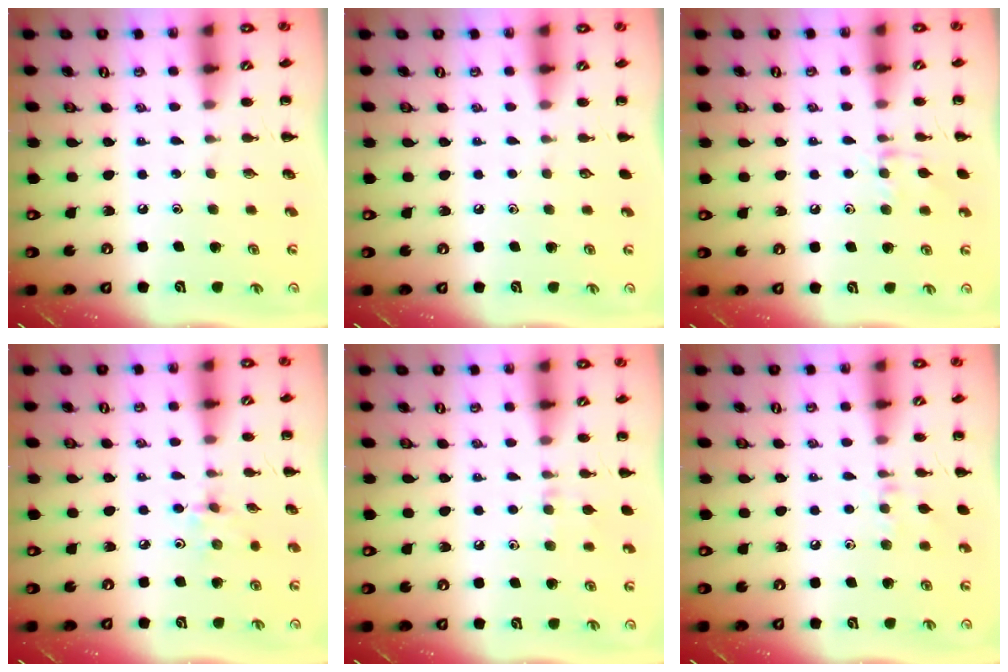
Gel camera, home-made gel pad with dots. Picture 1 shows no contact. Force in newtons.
{"total": 0.0}
{"total": 7.6, "press": 7.5, "slide": 1.0}
{"total": 2.8, "press": 2.6, "slide": 0.9}
{"total": 5.9, "press": 5.5, "slide": 2.3}
{"total": 6.6, "press": 6.5, "slide": 1.3}